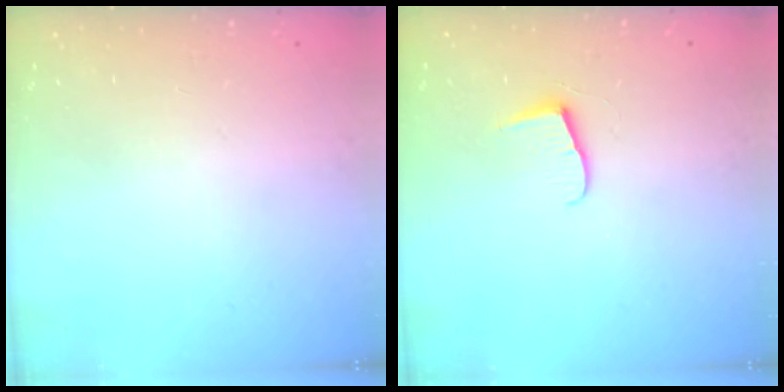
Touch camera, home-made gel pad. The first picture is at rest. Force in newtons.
{"total": 6.2, "press": 6.2, "slide": 0.5}